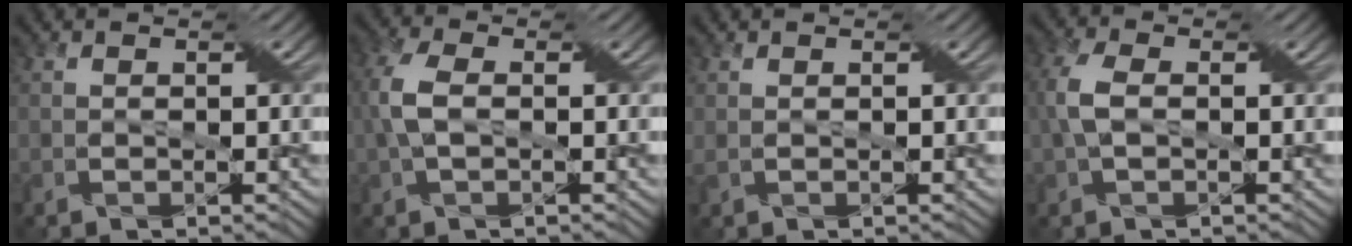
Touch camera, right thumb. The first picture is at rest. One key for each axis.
{"total": 4.7, "fx": 0.2, "fy": 2.6, "fz": 3.9, "tx": -0.105, "ty": 0.013, "tz": -0.001}
{"total": 0.8, "fx": 0.4, "fy": 0.3, "fz": 0.6, "tx": -0.018, "ty": 0.005, "tz": 0.009}
{"total": 4.1, "fx": 0.2, "fy": 2.3, "fz": 3.4, "tx": -0.090, "ty": 0.013, "tz": -0.001}